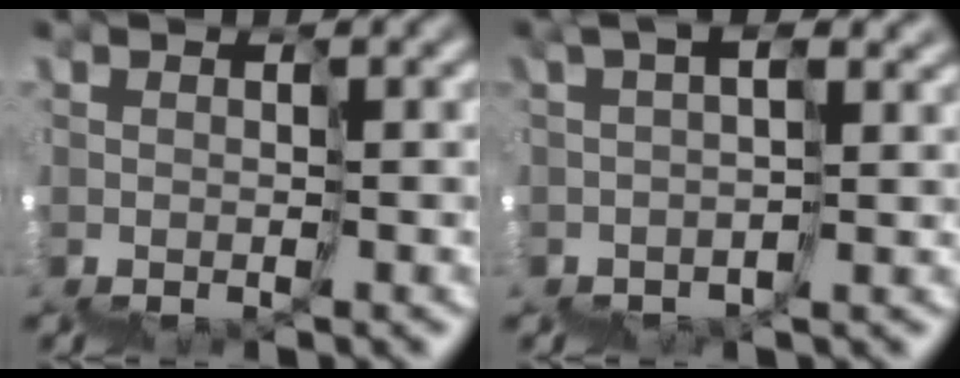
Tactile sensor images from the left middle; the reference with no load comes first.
{"total": 1.8, "force": [1.1, -0.1, 1.4], "torque": [-0.027, 0.008, 0.017]}